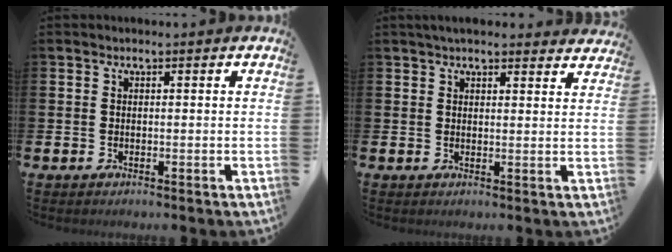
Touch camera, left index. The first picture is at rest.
{"total": 3.4, "force": [3.2, 0.7, 0.8], "torque": [-0.018, -0.009, 0.059]}